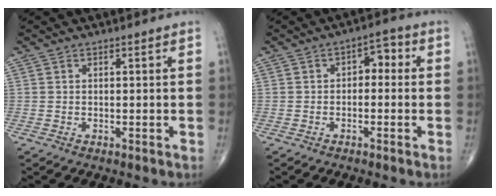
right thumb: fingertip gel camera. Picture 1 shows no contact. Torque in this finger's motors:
{"motor_torque": [-0.10, -0.16, 0.42, 0.00, 0.02]}